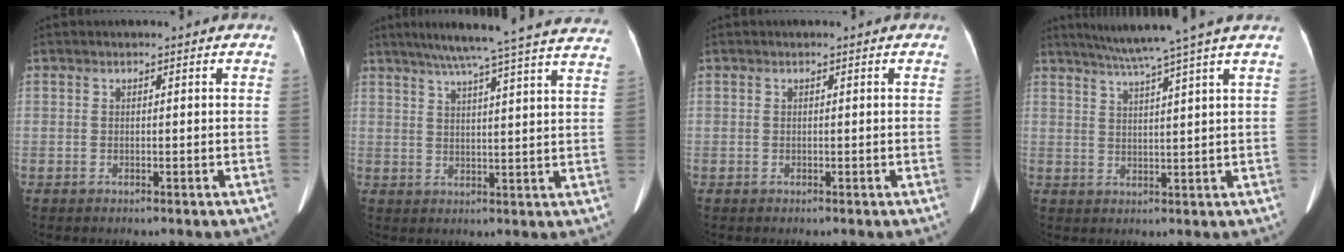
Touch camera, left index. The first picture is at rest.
{"total": 25.0, "force": [22.1, -0.2, 11.6], "torque": [-0.182, -0.016, 0.272]}
{"total": 0.0}
{"total": 9.6, "force": [7.7, -2.4, 5.3], "torque": [-0.083, 0.004, 0.108]}